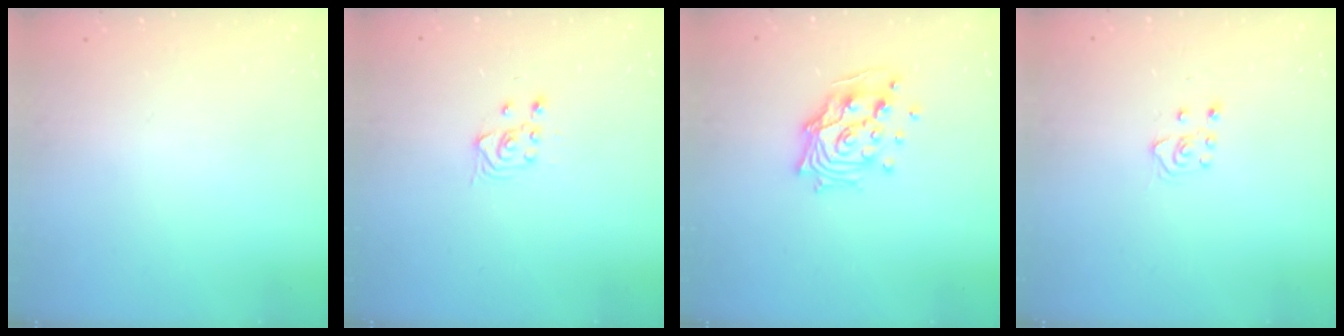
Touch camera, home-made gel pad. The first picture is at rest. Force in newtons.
{"total": 3.4, "press": 3.1, "slide": 1.4}
{"total": 13.8, "press": 13.6, "slide": 2.0}
{"total": 4.9, "press": 4.8, "slide": 0.8}